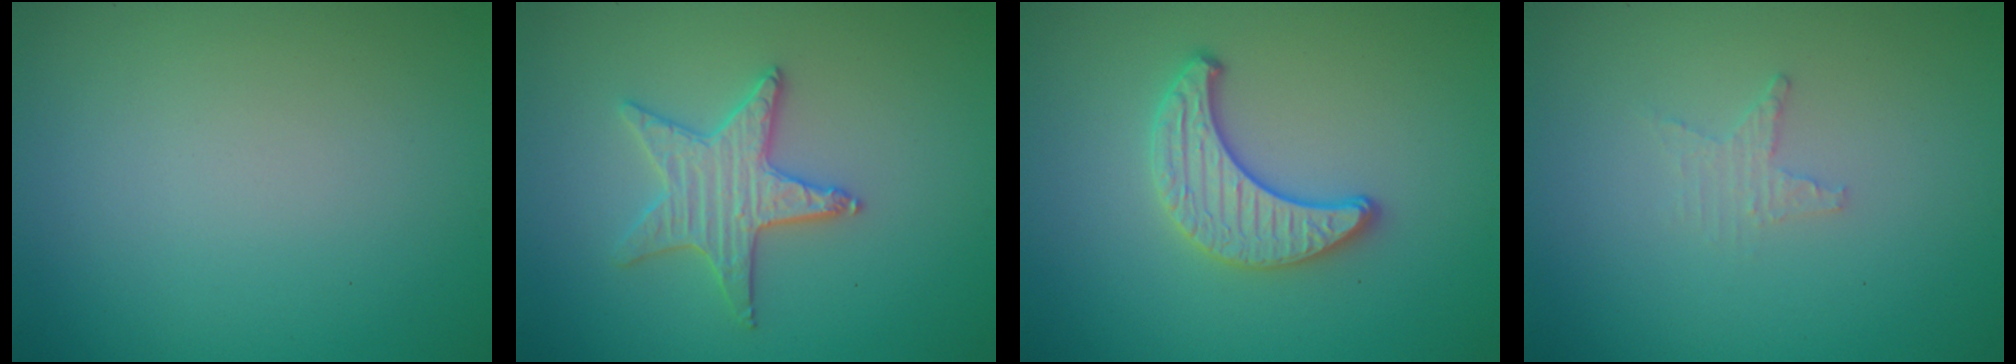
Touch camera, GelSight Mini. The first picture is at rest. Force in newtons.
{"total": 3.2, "press": 3.2, "slide": 0.5}
{"total": 3.3, "press": 3.1, "slide": 1.3}
{"total": 1.2, "press": 1.2, "slide": 0.4}